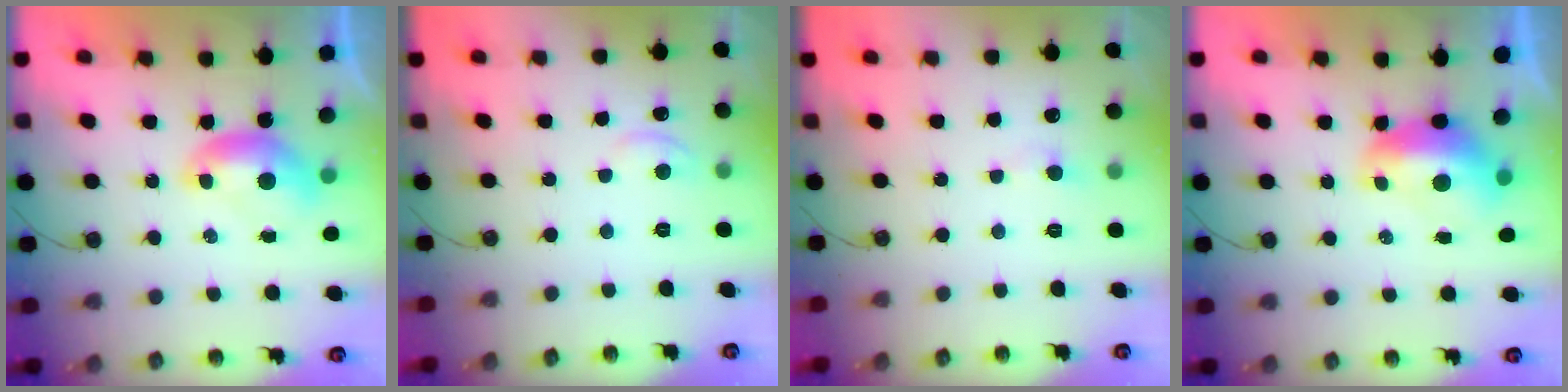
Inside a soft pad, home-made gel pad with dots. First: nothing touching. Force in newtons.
{"total": 1.5, "press": 1.4, "slide": 0.6}
{"total": 1.9, "press": 1.7, "slide": 0.7}
{"total": 2.3, "press": 2.2, "slide": 0.6}